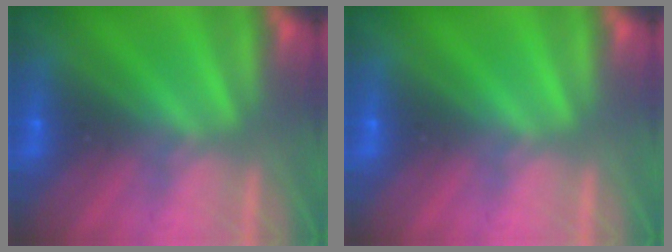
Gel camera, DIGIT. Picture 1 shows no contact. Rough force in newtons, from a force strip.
{"total": 0.0}